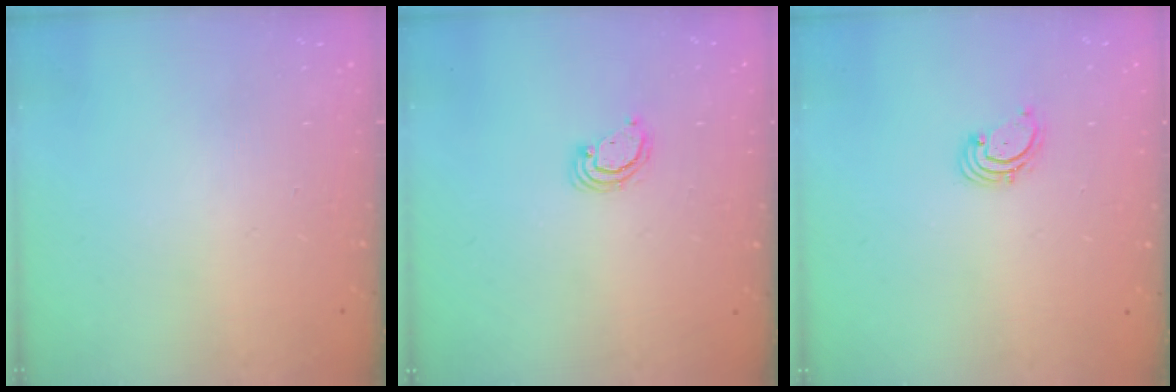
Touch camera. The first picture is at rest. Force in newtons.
{"total": 2.9, "press": 2.9, "slide": 0.3}
{"total": 1.6, "press": 1.6, "slide": 0.2}